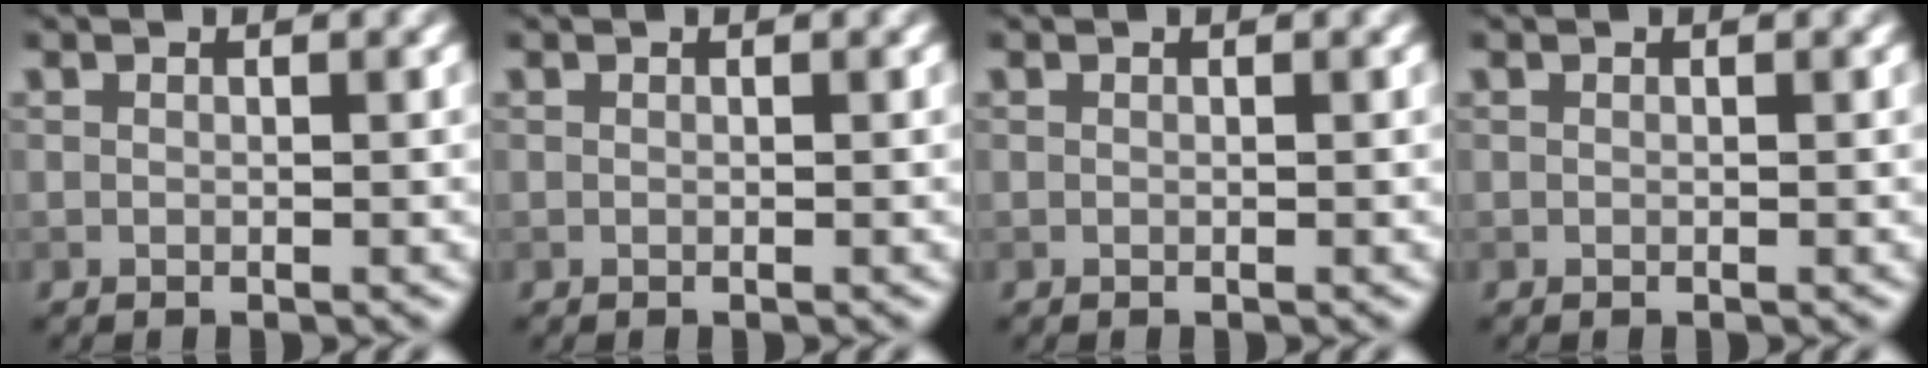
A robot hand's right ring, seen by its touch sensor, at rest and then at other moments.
{"total": 0.0}
{"total": 0.0}
{"total": 0.0}